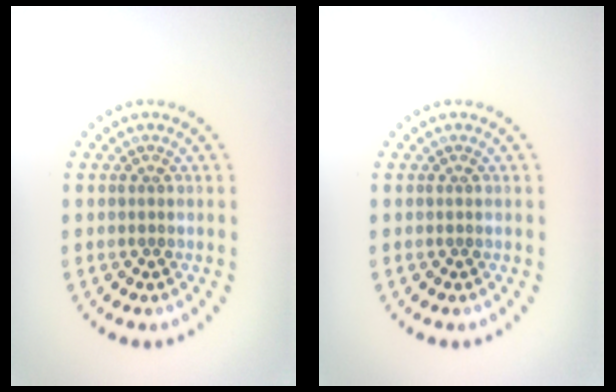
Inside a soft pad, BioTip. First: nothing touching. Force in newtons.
{"total": 0.0}